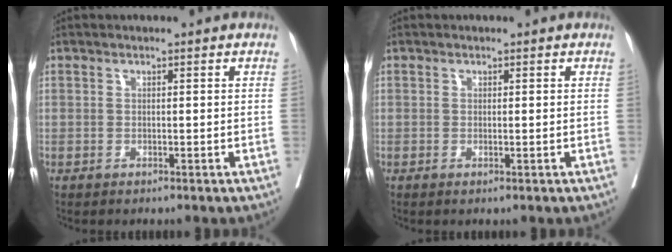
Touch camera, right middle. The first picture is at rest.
{"total": 0.5, "force": [-0.1, 0.0, 0.5], "torque": [-0.012, -0.003, -0.001]}